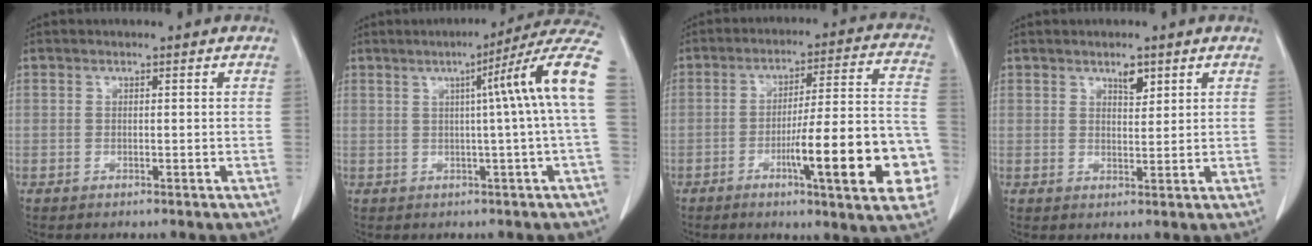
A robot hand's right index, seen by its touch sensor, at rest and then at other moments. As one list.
[{"total": 12.5, "force": [2.0, -1.7, 12.2], "torque": [-0.151, 0.026, 0.017]}, {"total": 18.6, "force": [-6.2, 1.9, 17.4], "torque": [-0.195, 0.014, -0.081]}, {"total": 2.4, "force": [1.6, 1.0, 1.6], "torque": [-0.026, -0.004, 0.029]}]